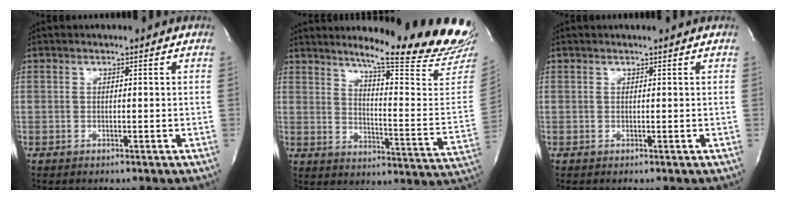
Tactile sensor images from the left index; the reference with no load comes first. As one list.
[{"total": 21.9, "force": [19.3, -0.3, 10.2], "torque": [-0.145, -0.116, 0.240]}, {"total": 1.1, "force": [1.0, 0.0, 0.4], "torque": [-0.010, 0.010, 0.016]}]